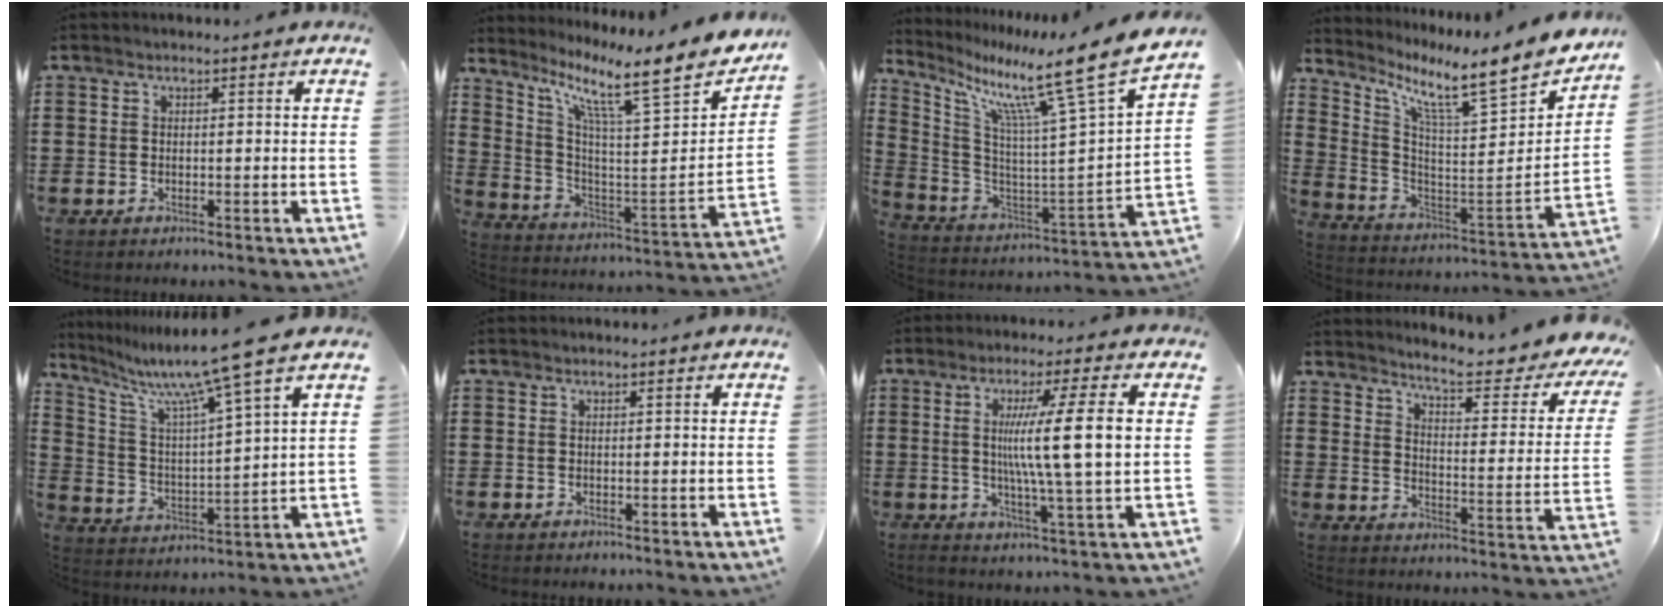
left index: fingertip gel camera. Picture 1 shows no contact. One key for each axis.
{"total": 10.6, "fx": 8.1, "fy": 1.0, "fz": 6.8, "tx": -0.126, "ty": -0.080, "tz": 0.115}
{"total": 13.0, "fx": 9.0, "fy": 0.0, "fz": 9.3, "tx": -0.175, "ty": -0.076, "tz": 0.126}
{"total": 8.4, "fx": 6.6, "fy": 0.6, "fz": 5.2, "tx": -0.112, "ty": -0.070, "tz": 0.092}
{"total": 9.7, "fx": 7.7, "fy": -1.1, "fz": 5.8, "tx": -0.145, "ty": -0.048, "tz": 0.119}
{"total": 0.0}
{"total": 11.6, "fx": 1.4, "fy": 0.2, "fz": 11.5, "tx": -0.202, "ty": -0.002, "tz": 0.017}
{"total": 5.9, "fx": 5.0, "fy": 0.0, "fz": 3.1, "tx": -0.069, "ty": -0.047, "tz": 0.074}